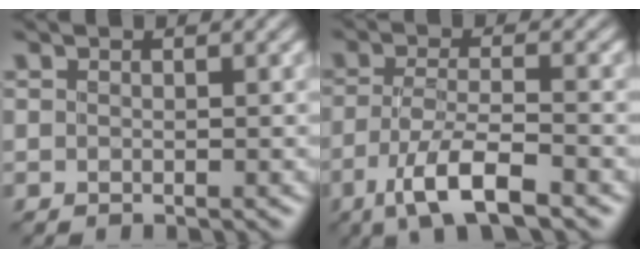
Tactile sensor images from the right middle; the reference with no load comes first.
{"total": 5.9, "force": [-3.6, 1.4, 4.6], "torque": [-0.088, -0.002, -0.069]}